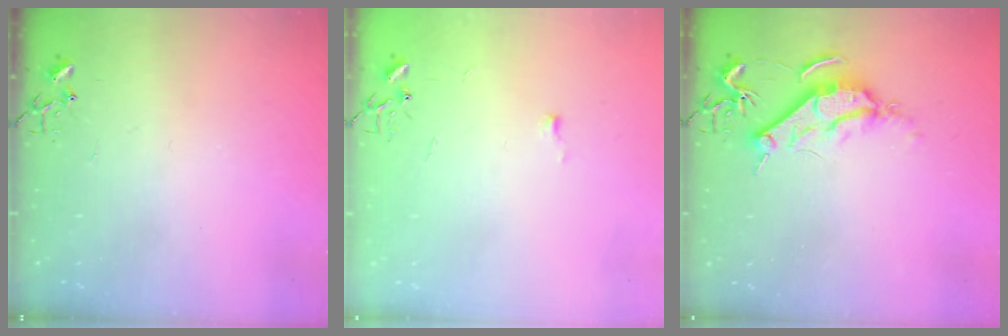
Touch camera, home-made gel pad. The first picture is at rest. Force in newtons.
{"total": 3.4, "press": 3.4, "slide": 0.5}
{"total": 9.1, "press": 9.0, "slide": 0.8}